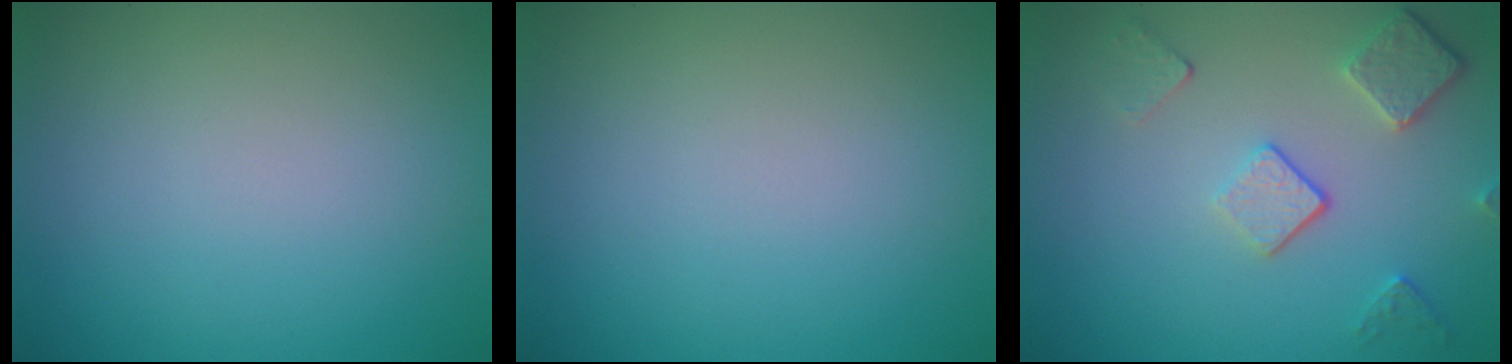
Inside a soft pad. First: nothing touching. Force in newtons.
{"total": 0.0}
{"total": 3.5, "press": 2.7, "slide": 2.2}